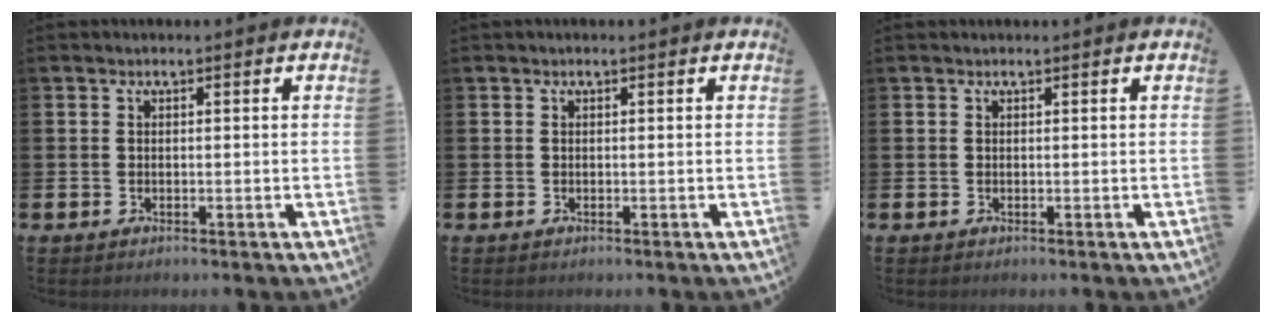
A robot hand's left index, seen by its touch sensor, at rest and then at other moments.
{"total": 0.0}
{"total": 0.0}